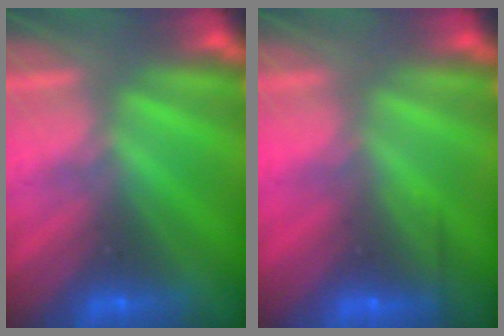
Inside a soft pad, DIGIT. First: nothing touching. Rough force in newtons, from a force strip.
{"total": 2.4}